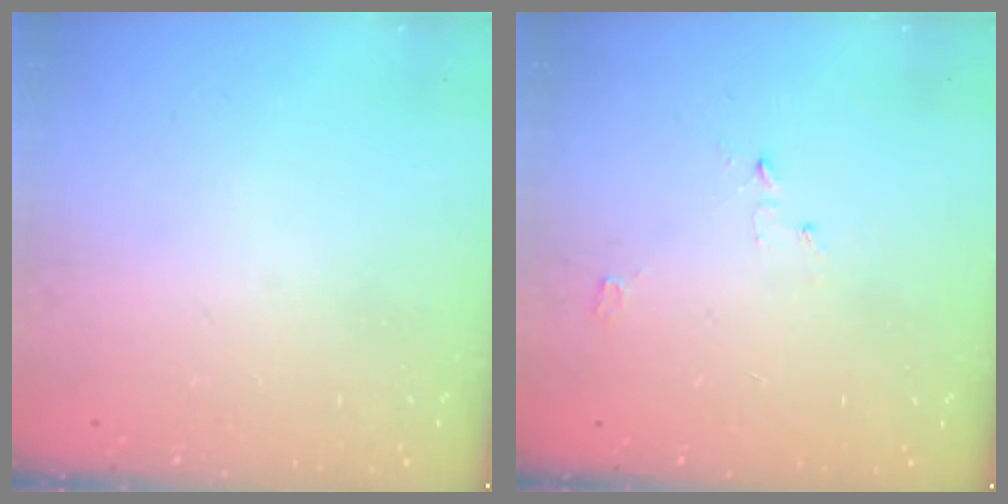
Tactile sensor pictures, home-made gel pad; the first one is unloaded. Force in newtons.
{"total": 2.9, "press": 2.8, "slide": 0.3}